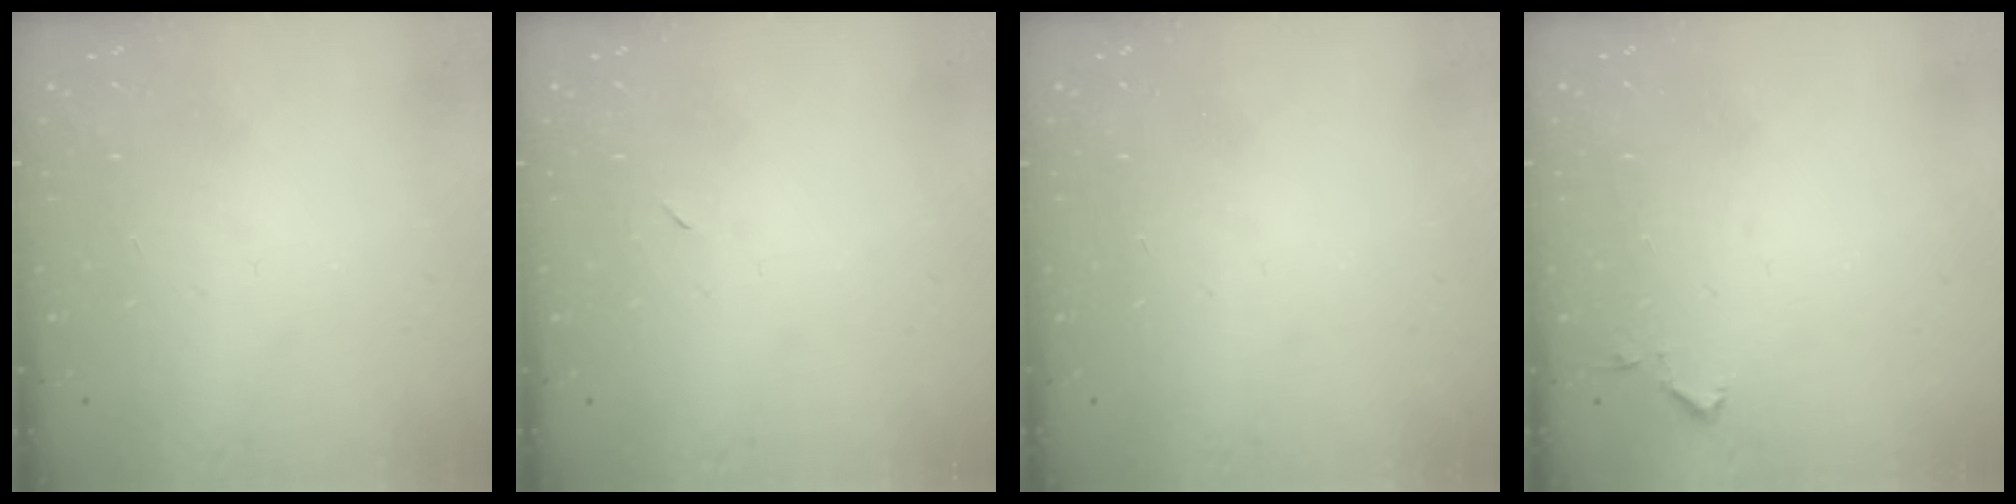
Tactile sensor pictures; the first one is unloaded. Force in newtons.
{"total": 2.3, "press": 2.0, "slide": 1.2}
{"total": 0.0}
{"total": 3.1, "press": 3.1, "slide": 0.6}